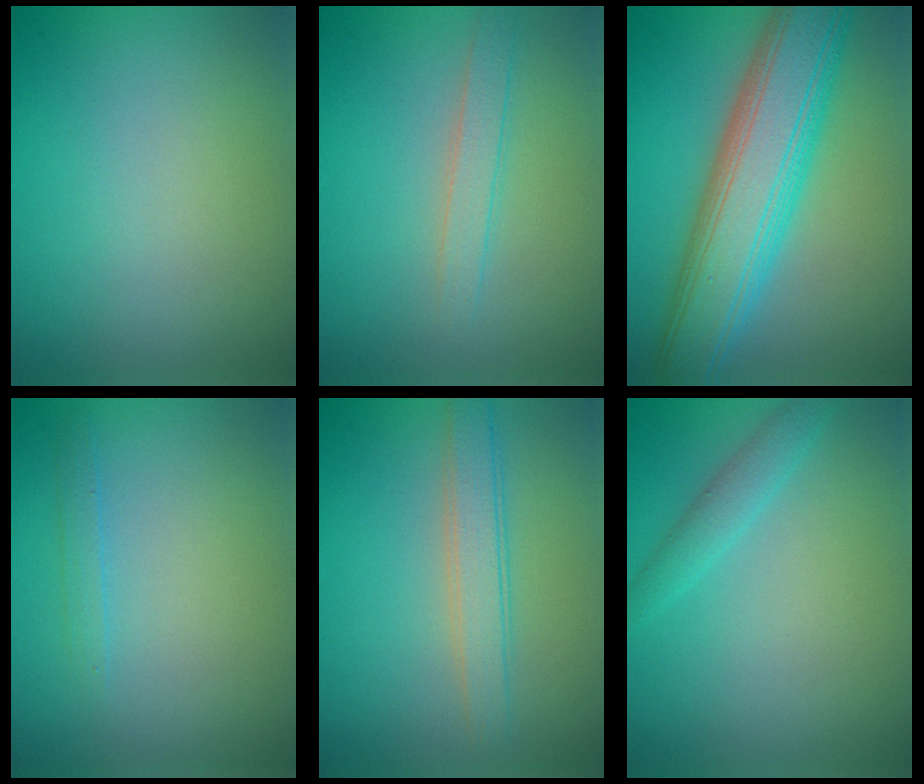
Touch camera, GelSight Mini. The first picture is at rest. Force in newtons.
{"total": 1.9, "press": 1.9, "slide": 0.1}
{"total": 10.4, "press": 10.4, "slide": 0.2}
{"total": 0.9, "press": 0.9, "slide": 0.1}
{"total": 3.0, "press": 3.0, "slide": 0.1}
{"total": 1.9, "press": 1.9, "slide": 0.1}